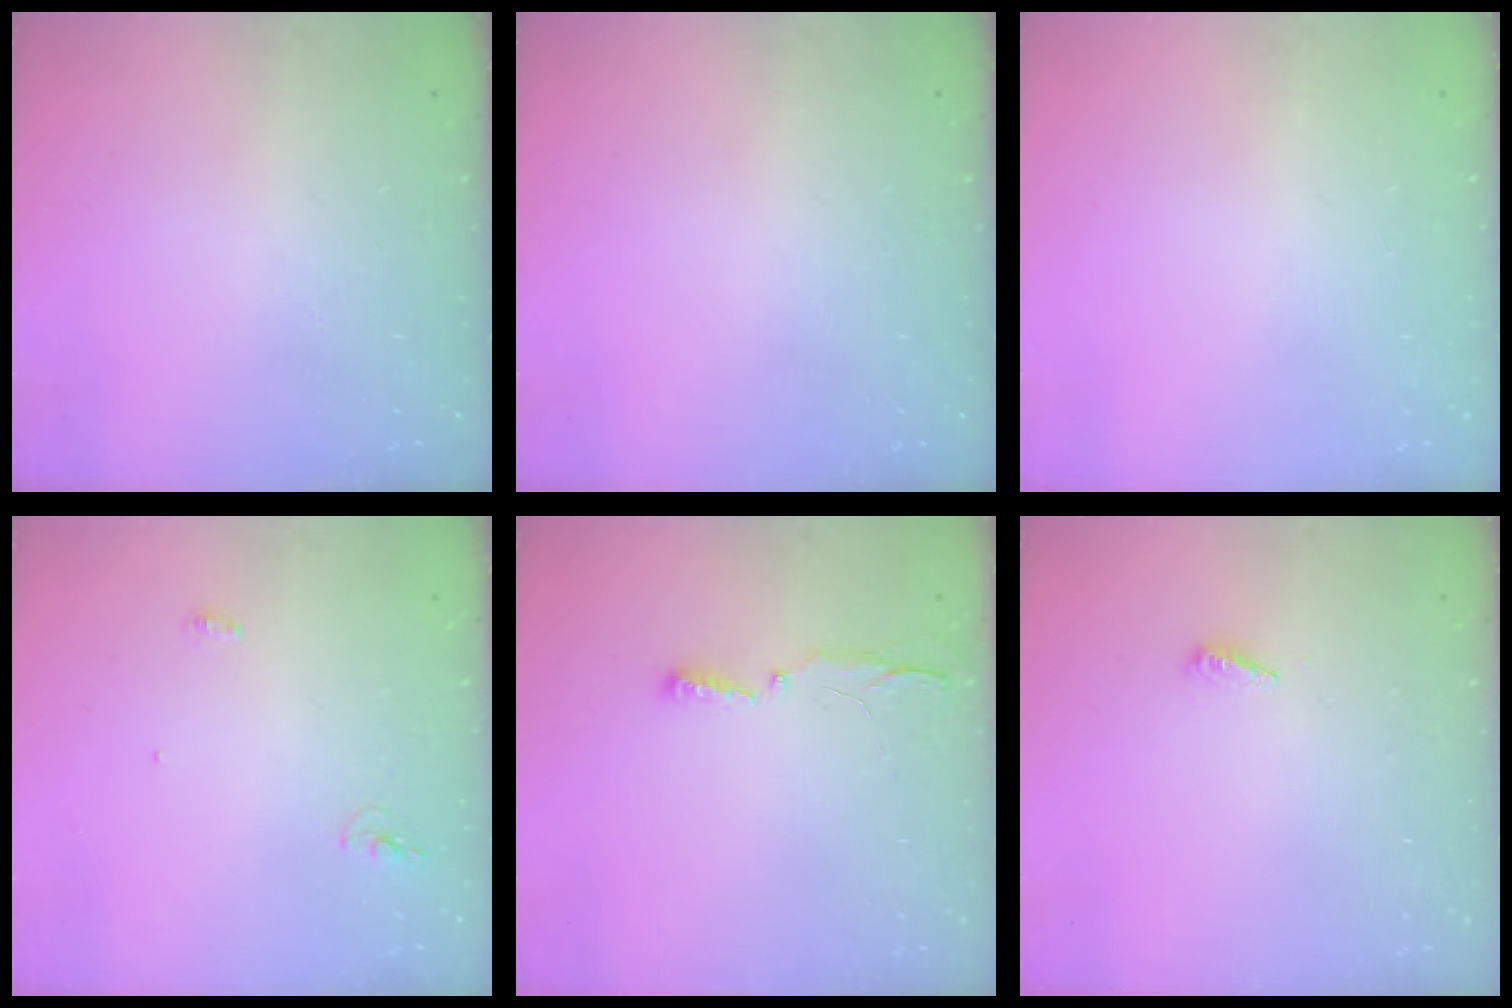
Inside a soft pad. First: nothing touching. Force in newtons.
{"total": 0.0}
{"total": 1.1, "press": 0.9, "slide": 0.6}
{"total": 7.7, "press": 4.3, "slide": 6.3}
{"total": 3.5, "press": 3.4, "slide": 0.8}
{"total": 2.9, "press": 2.9, "slide": 0.3}